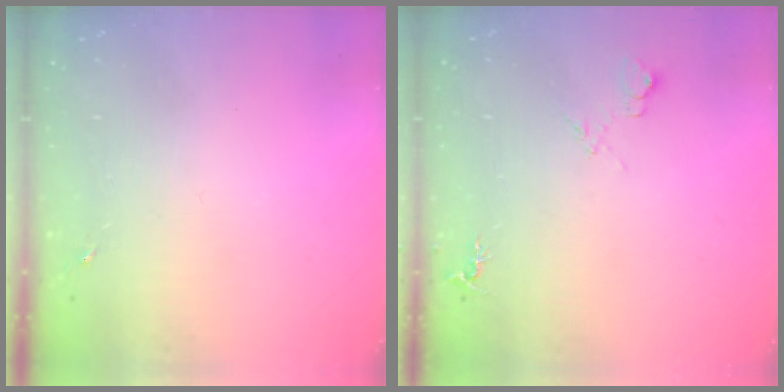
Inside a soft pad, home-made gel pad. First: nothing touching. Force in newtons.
{"total": 5.7, "press": 5.6, "slide": 1.2}